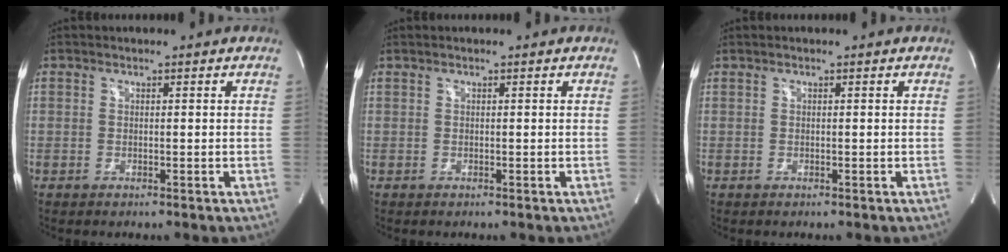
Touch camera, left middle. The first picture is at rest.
{"total": 0.0}
{"total": 0.0}